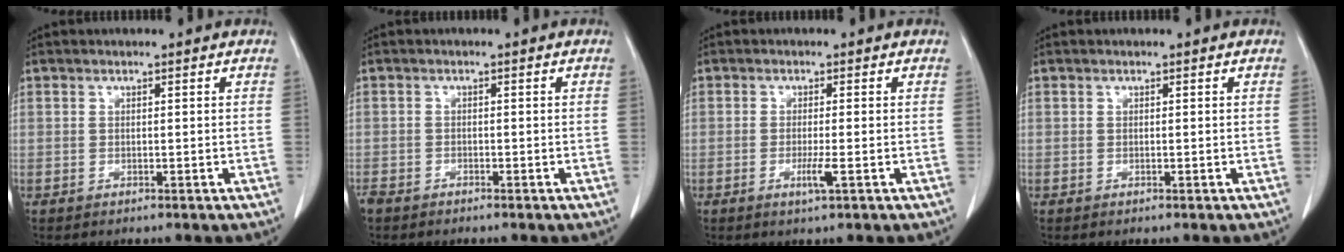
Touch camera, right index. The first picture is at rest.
{"total": 2.1, "force": [-1.8, 0.9, 0.6], "torque": [-0.014, -0.002, -0.032]}
{"total": 2.4, "force": [-0.9, -0.2, 2.2], "torque": [-0.043, -0.006, -0.015]}
{"total": 0.0}